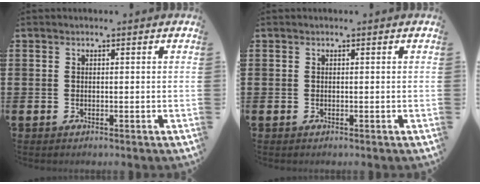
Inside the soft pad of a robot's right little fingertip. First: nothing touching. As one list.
[{"total": 0.0}]